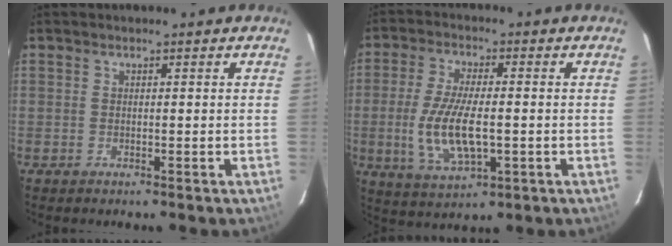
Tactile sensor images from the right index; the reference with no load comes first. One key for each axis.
{"total": 11.8, "fx": -1.8, "fy": 4.4, "fz": 10.8, "tx": -0.221, "ty": -0.011, "tz": -0.028}